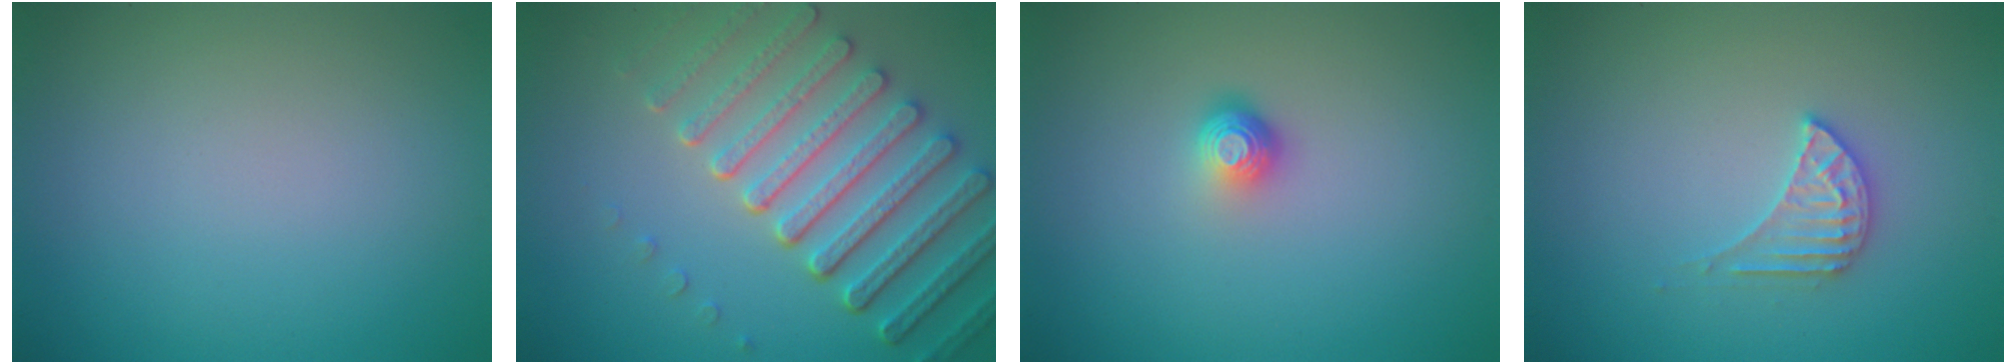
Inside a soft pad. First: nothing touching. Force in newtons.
{"total": 7.2, "press": 5.5, "slide": 4.6}
{"total": 1.8, "press": 1.2, "slide": 1.3}
{"total": 2.3, "press": 2.3, "slide": 0.3}